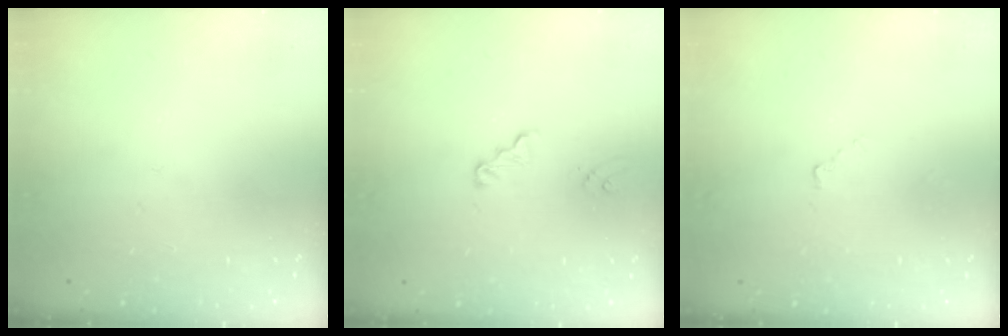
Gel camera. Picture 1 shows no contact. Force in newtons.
{"total": 2.1, "press": 2.1, "slide": 0.2}
{"total": 2.8, "press": 2.8, "slide": 0.4}